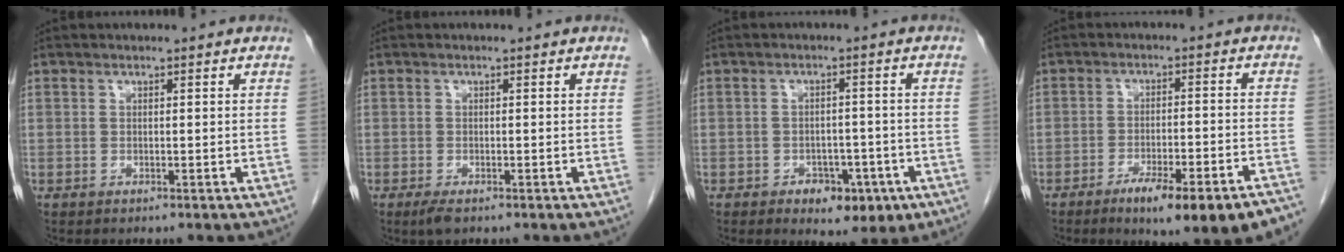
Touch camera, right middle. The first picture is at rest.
{"total": 1.9, "force": [-1.2, 0.6, 1.4], "torque": [-0.030, -0.005, -0.018]}
{"total": 6.1, "force": [-3.1, 3.6, 3.9], "torque": [-0.044, 0.006, -0.035]}
{"total": 13.9, "force": [-10.1, 1.8, 9.5], "torque": [-0.092, 0.000, -0.143]}